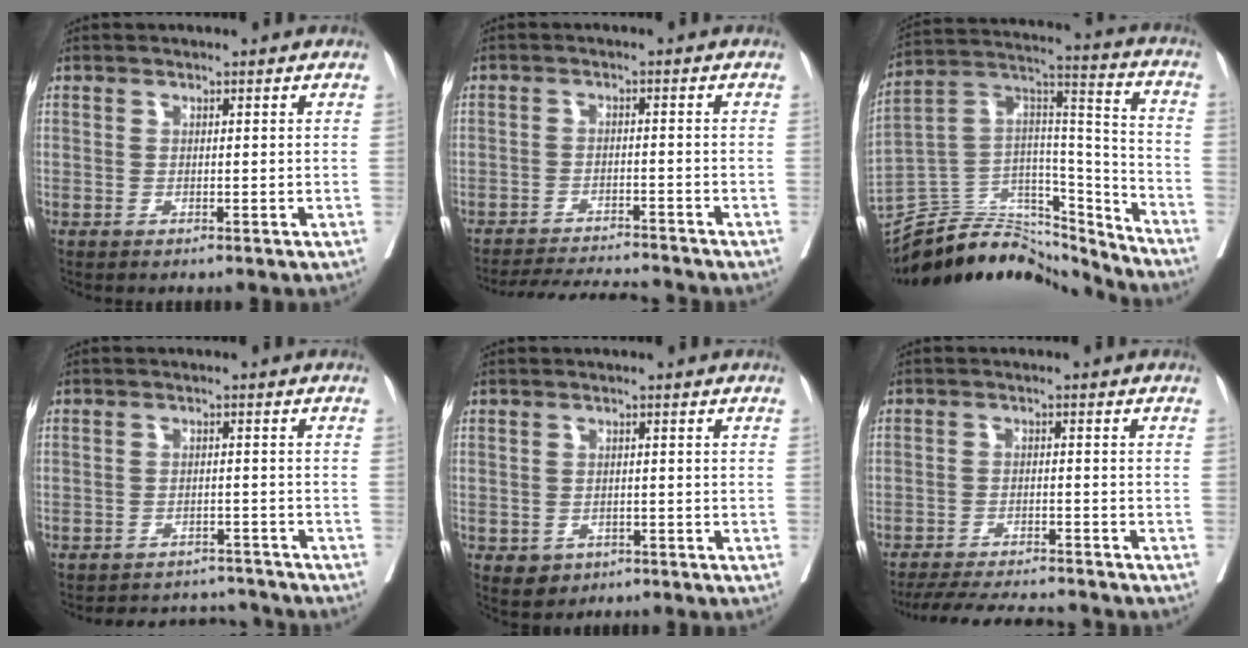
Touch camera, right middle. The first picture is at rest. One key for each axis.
{"total": 9.7, "fx": -9.4, "fy": 0.1, "fz": 2.3, "tx": -0.034, "ty": -0.004, "tz": -0.142}
{"total": 22.8, "fx": -21.5, "fy": 5.7, "fz": 5.3, "tx": -0.116, "ty": 0.037, "tz": -0.352}
{"total": 8.8, "fx": -8.5, "fy": 2.3, "fz": 0.2, "tx": 0.002, "ty": 0.020, "tz": -0.109}
{"total": 2.9, "fx": -1.4, "fy": 2.4, "fz": 0.8, "tx": -0.010, "ty": 0.004, "tz": -0.012}
{"total": 12.6, "fx": -11.7, "fy": 1.6, "fz": 4.3, "tx": -0.068, "ty": -0.006, "tz": -0.167}